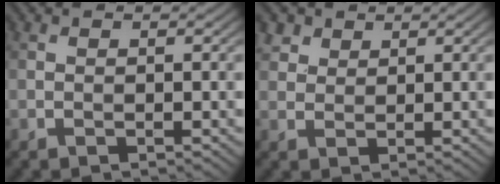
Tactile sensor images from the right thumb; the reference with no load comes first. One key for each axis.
{"total": 2.9, "fx": 2.0, "fy": 1.9, "fz": 0.9, "tx": -0.028, "ty": 0.001, "tz": 0.049}